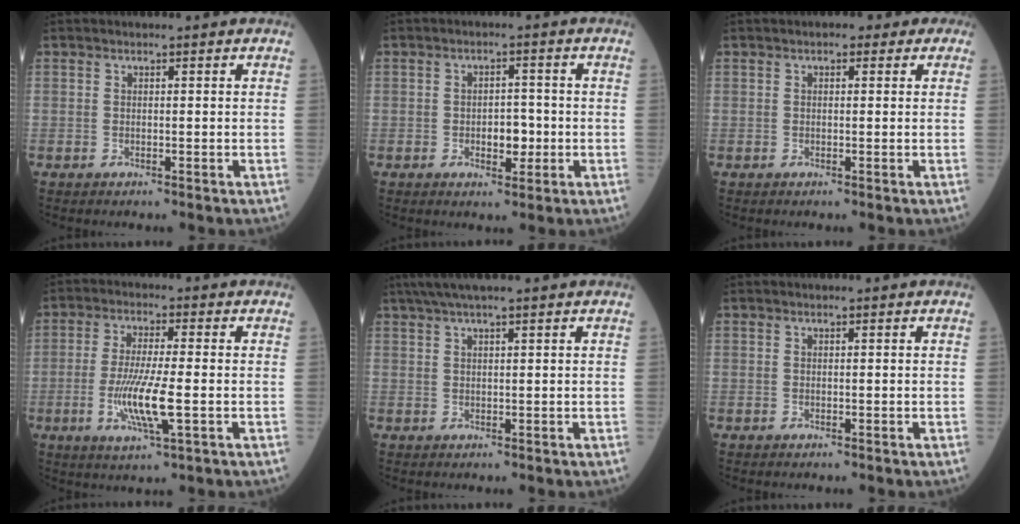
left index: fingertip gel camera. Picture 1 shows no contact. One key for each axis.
{"total": 3.9, "fx": -1.0, "fy": 2.1, "fz": 3.2, "tx": -0.045, "ty": 0.005, "tz": -0.011}
{"total": 1.9, "fx": 0.8, "fy": 1.2, "fz": 1.1, "tx": -0.014, "ty": 0.015, "tz": 0.005}
{"total": 8.5, "fx": -2.0, "fy": 0.7, "fz": 8.2, "tx": -0.164, "ty": -0.016, "tz": -0.039}
{"total": 5.8, "fx": 4.5, "fy": -0.4, "fz": 3.6, "tx": -0.062, "ty": 0.037, "tz": 0.080}
{"total": 0.0}